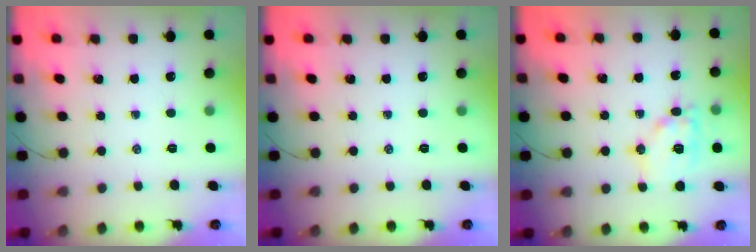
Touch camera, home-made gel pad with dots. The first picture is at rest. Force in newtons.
{"total": 0.0}
{"total": 11.5, "press": 11.5, "slide": 1.0}